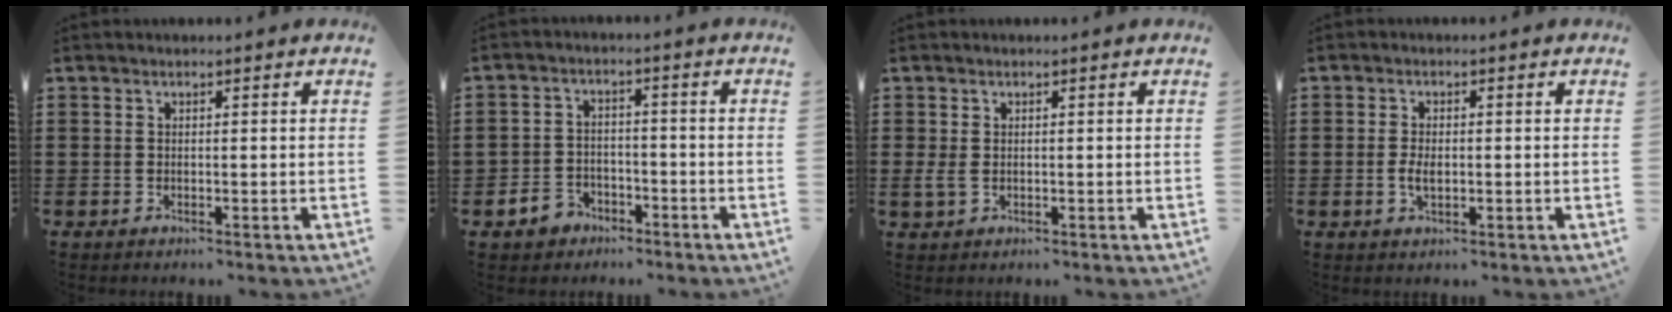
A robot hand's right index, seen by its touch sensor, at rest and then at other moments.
{"total": 3.8, "force": [-2.8, 2.4, 0.9], "torque": [-0.038, 0.006, -0.059]}
{"total": 1.7, "force": [0.1, 1.3, 1.2], "torque": [-0.041, -0.001, -0.002]}
{"total": 2.6, "force": [-0.4, 1.3, 2.2], "torque": [-0.050, -0.001, -0.008]}